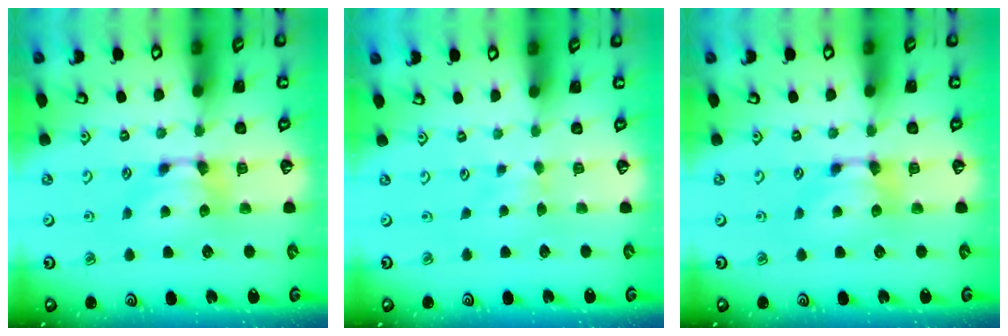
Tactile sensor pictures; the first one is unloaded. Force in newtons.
{"total": 1.6, "press": 1.6, "slide": 0.3}
{"total": 0.0}